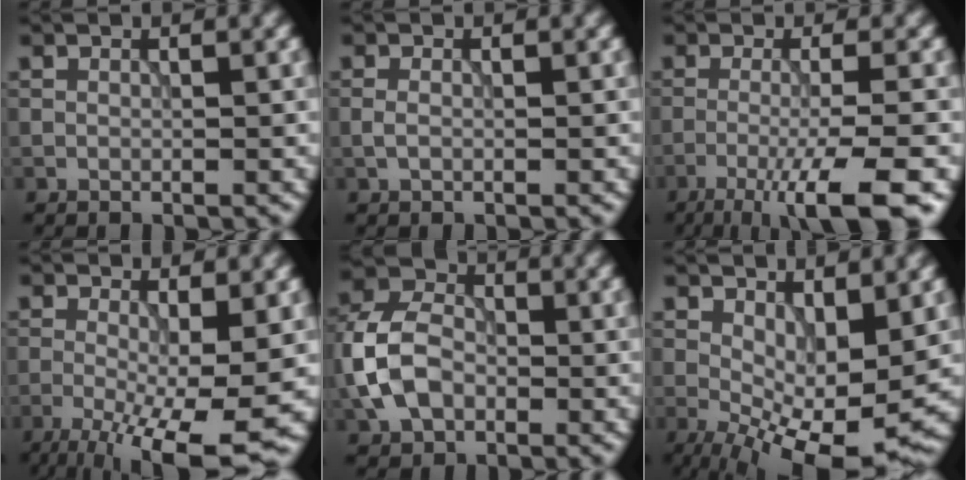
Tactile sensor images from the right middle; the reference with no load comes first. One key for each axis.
{"total": 1.1, "fx": -0.2, "fy": 0.6, "fz": 0.8, "tx": -0.020, "ty": 0.001, "tz": -0.007}
{"total": 7.9, "fx": -4.5, "fy": 1.3, "fz": 6.3, "tx": -0.092, "ty": 0.000, "tz": -0.079}
{"total": 9.9, "fx": -3.3, "fy": 2.6, "fz": 8.9, "tx": -0.148, "ty": -0.015, "tz": -0.049}
{"total": 6.6, "fx": -1.5, "fy": 4.8, "fz": 4.3, "tx": -0.091, "ty": 0.013, "tz": -0.040}
{"total": 9.9, "fx": -1.1, "fy": 4.1, "fz": 8.9, "tx": -0.144, "ty": -0.009, "tz": -0.012}